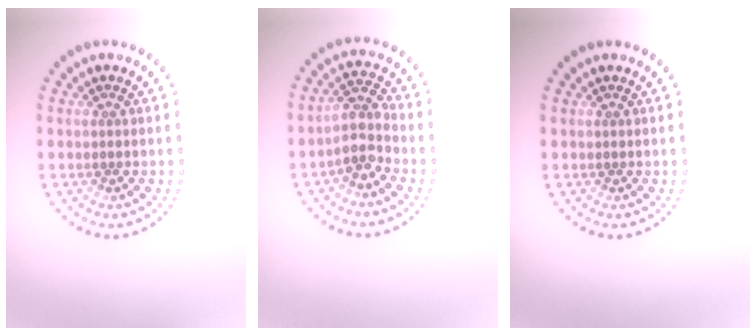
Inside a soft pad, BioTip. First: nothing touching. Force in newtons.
{"total": 3.2, "press": 2.5, "slide": 2.0}
{"total": 0.0}